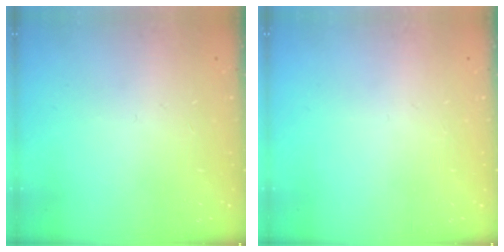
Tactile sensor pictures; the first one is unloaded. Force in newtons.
{"total": 0.0}